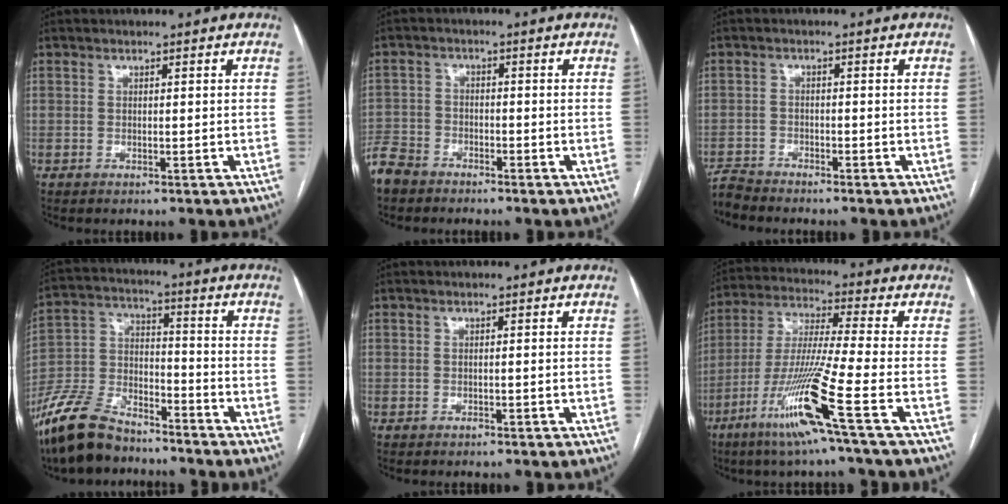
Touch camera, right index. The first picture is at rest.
{"total": 5.3, "force": [-4.4, 2.7, 0.9], "torque": [-0.018, -0.004, -0.093]}
{"total": 3.0, "force": [-3.0, -0.1, -0.2], "torque": [0.005, -0.016, -0.057]}
{"total": 13.3, "force": [-11.0, 4.7, 5.8], "torque": [-0.128, -0.005, -0.212]}
{"total": 0.0}
{"total": 14.7, "force": [-7.1, -2.0, 12.8], "torque": [-0.259, -0.032, -0.138]}